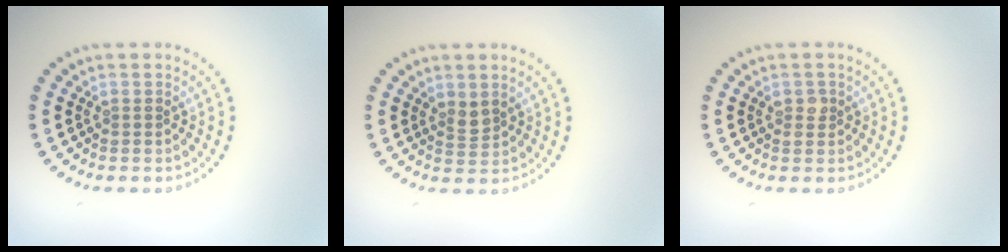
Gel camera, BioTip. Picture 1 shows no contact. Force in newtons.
{"total": 1.5, "press": 1.2, "slide": 0.9}
{"total": 1.1, "press": 1.1, "slide": 0.0}